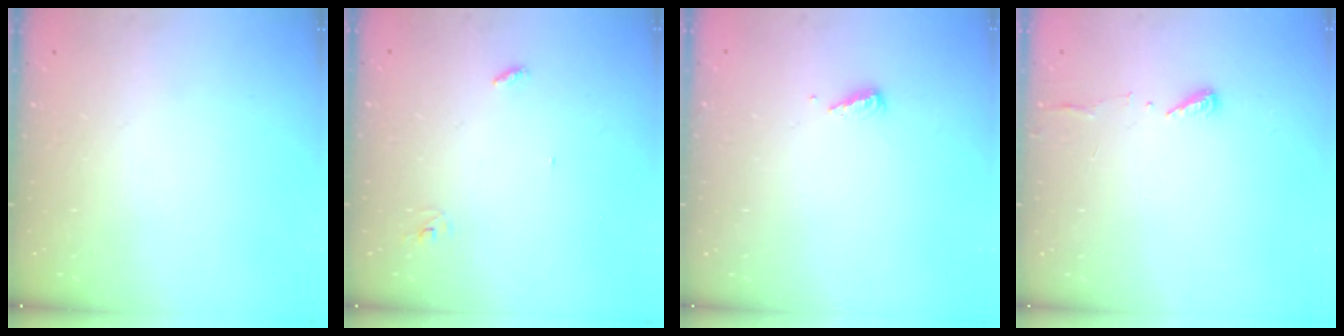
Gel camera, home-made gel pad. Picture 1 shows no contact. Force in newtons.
{"total": 2.8, "press": 2.8, "slide": 0.3}
{"total": 3.6, "press": 3.6, "slide": 0.4}
{"total": 6.3, "press": 6.3, "slide": 0.5}